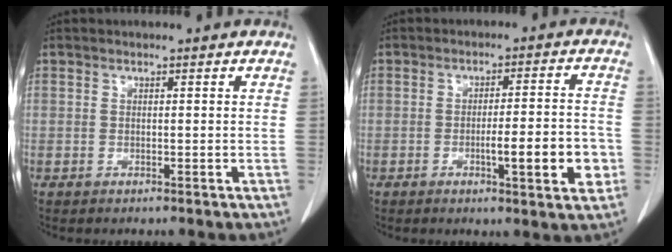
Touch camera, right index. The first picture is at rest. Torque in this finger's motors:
{"motor_torque": [0.70, -0.17, 0.35, 0.04]}